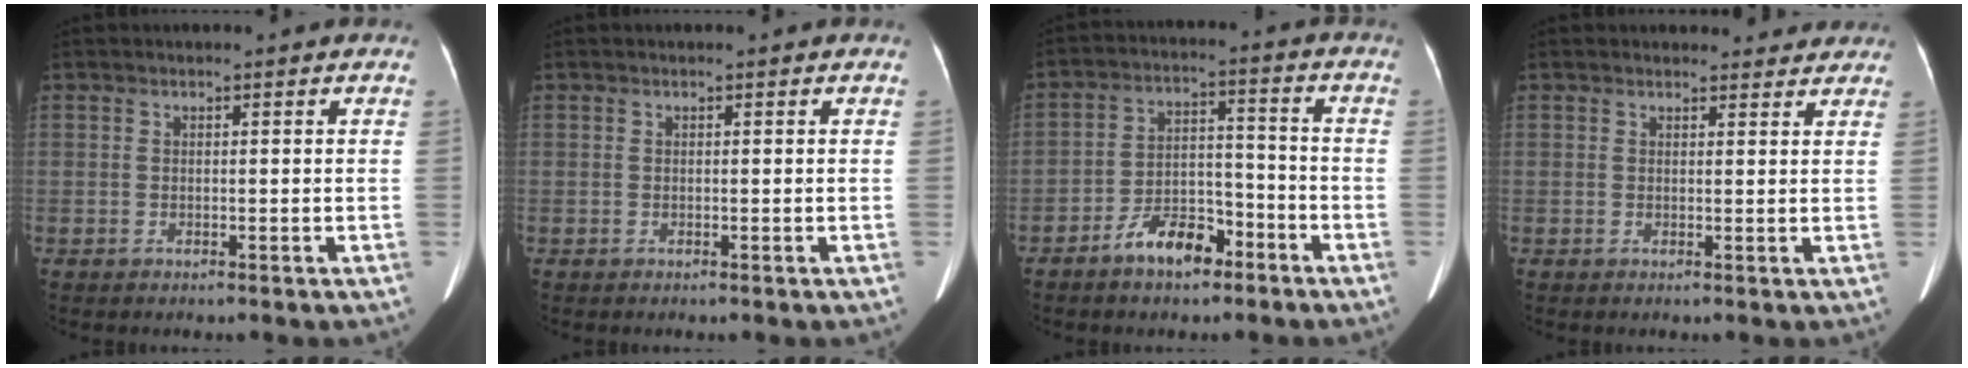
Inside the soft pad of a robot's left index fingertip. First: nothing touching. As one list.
[{"total": 0.0}, {"total": 7.9, "force": [-5.5, 3.4, 4.7], "torque": [-0.089, 0.016, -0.094]}, {"total": 4.0, "force": [3.7, 1.4, 0.2], "torque": [0.006, 0.003, 0.031]}]